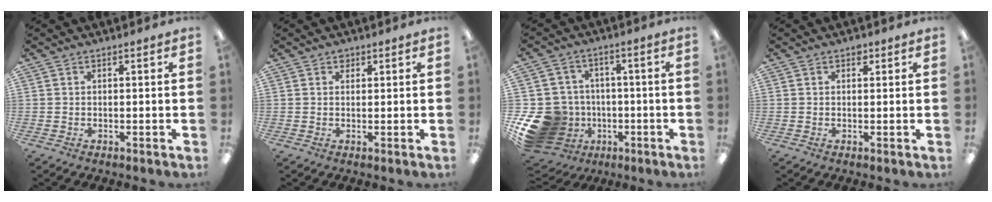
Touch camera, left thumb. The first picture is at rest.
{"total": 1.3, "force": [1.0, 0.8, 0.3], "torque": [0.002, -0.003, 0.017]}
{"total": 16.6, "force": [-5.5, 14.1, 6.8], "torque": [-0.153, 0.035, -0.070]}
{"total": 1.4, "force": [0.8, 0.9, 0.6], "torque": [-0.005, -0.001, 0.013]}